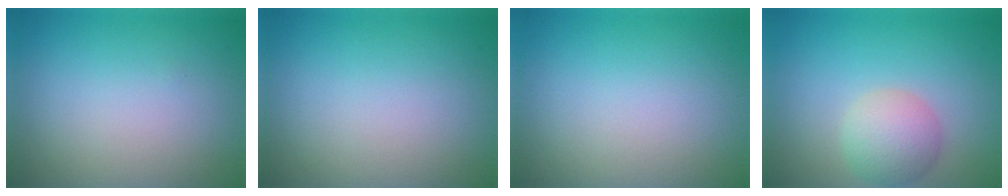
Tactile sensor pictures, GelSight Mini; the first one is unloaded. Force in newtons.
{"total": 0.0}
{"total": 0.0}
{"total": 3.7, "press": 3.7, "slide": 0.2}